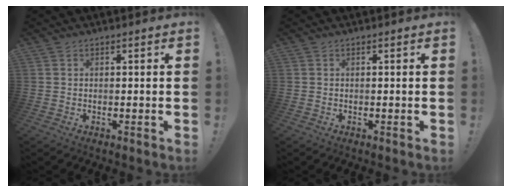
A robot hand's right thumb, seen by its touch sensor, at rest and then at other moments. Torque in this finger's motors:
{"motor_torque": [0.00, 0.00, 0.00, 0.00, 0.01]}